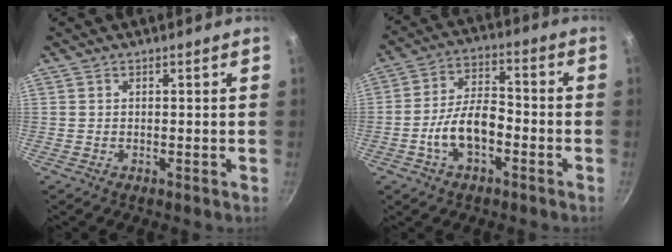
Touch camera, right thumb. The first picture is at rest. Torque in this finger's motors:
{"motor_torque": [1.07, 2.33, 1.08, -0.79, 0.12]}